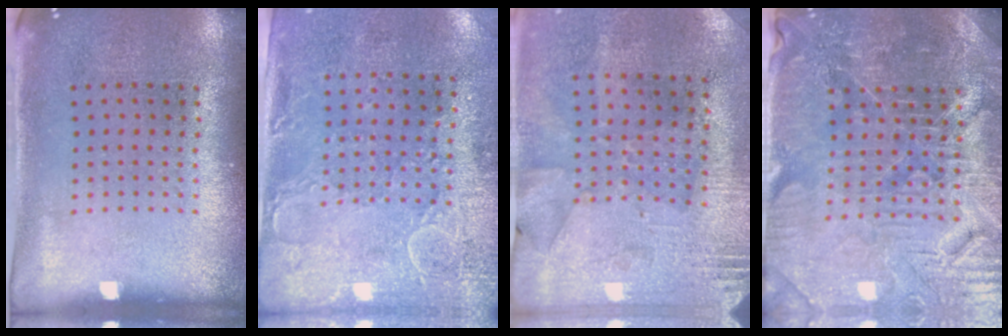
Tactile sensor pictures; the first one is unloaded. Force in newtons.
{"total": 3.0, "press": 2.3, "slide": 1.9}
{"total": 2.7, "press": 2.3, "slide": 1.5}
{"total": 4.6, "press": 4.4, "slide": 1.3}